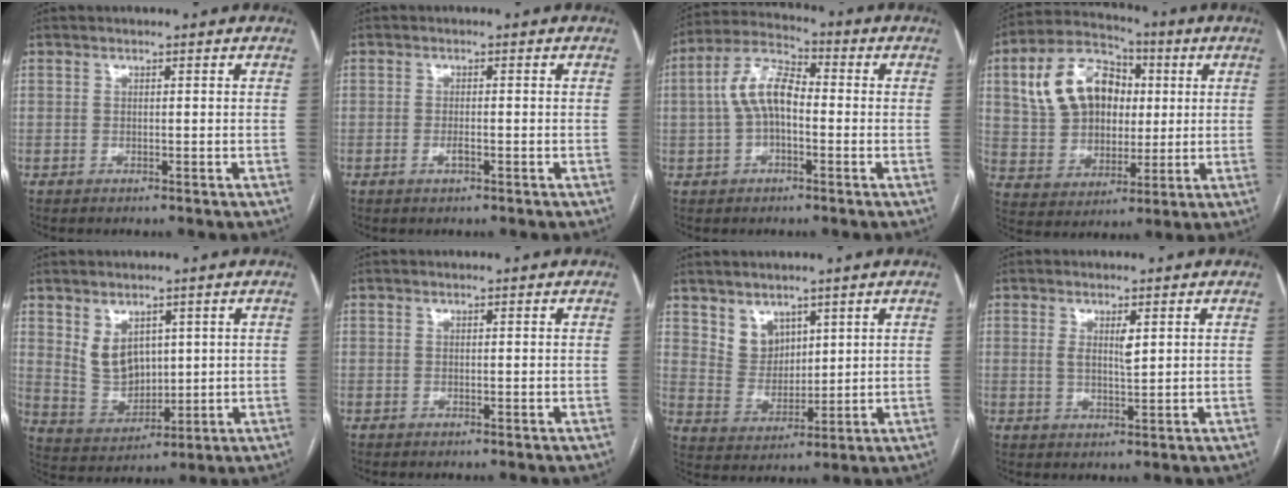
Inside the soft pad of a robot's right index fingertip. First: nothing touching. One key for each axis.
{"total": 1.2, "fx": -0.6, "fy": 0.4, "fz": 1.0, "tx": -0.019, "ty": 0.001, "tz": -0.009}
{"total": 8.5, "fx": -0.4, "fy": 4.1, "fz": 7.5, "tx": -0.161, "ty": 0.031, "tz": -0.013}
{"total": 14.3, "fx": 3.7, "fy": 10.5, "fz": 9.1, "tx": -0.193, "ty": 0.044, "tz": 0.071}
{"total": 6.6, "fx": 2.6, "fy": 4.7, "fz": 3.9, "tx": -0.083, "ty": 0.003, "tz": 0.066}
{"total": 0.0}
{"total": 5.4, "fx": 3.6, "fy": 3.8, "fz": 1.3, "tx": -0.030, "ty": 0.003, "tz": 0.080}
{"total": 2.9, "fx": 0.9, "fy": 0.7, "fz": 2.7, "tx": -0.050, "ty": -0.006, "tz": 0.017}